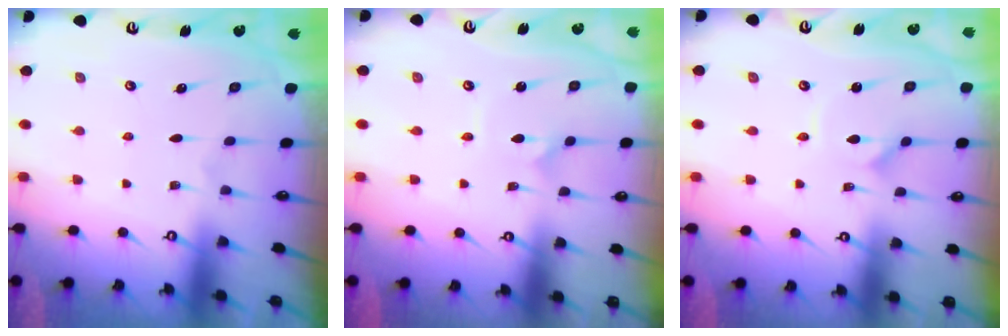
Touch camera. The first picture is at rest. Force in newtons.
{"total": 1.4, "press": 1.4, "slide": 0.0}
{"total": 1.5, "press": 1.5, "slide": 0.1}